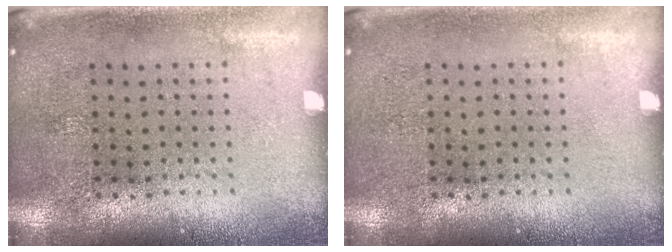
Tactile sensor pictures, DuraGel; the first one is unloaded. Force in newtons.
{"total": 0.0}